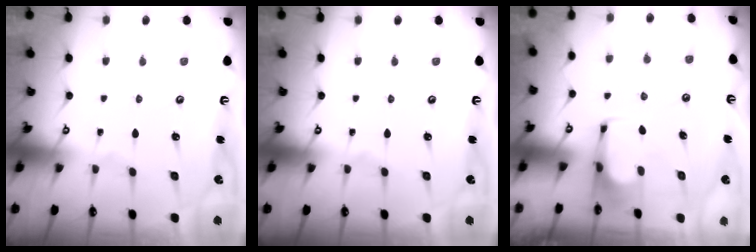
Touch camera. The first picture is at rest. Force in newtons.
{"total": 0.0}
{"total": 0.0}